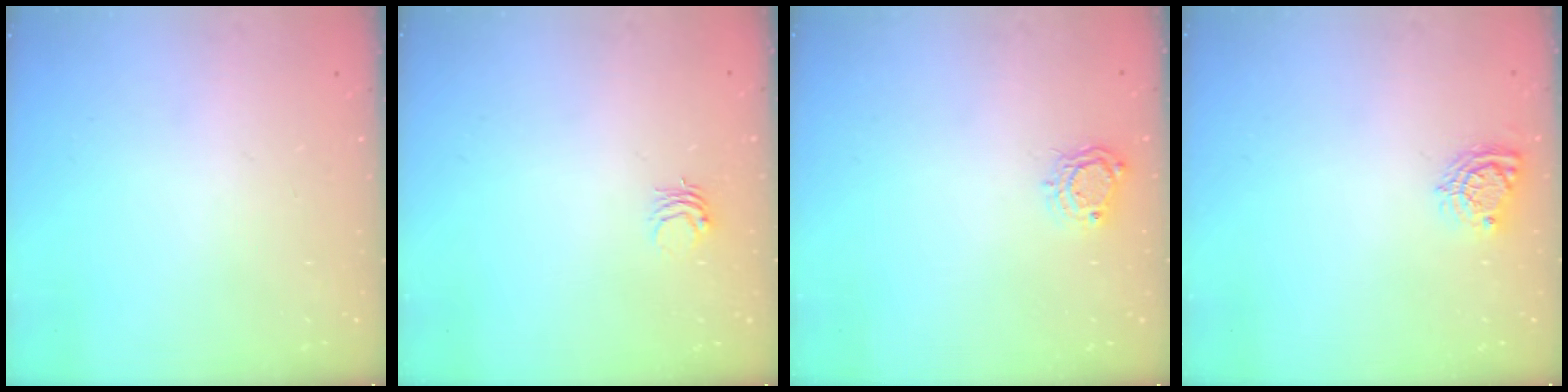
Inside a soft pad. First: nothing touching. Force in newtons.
{"total": 3.5, "press": 3.5, "slide": 0.3}
{"total": 5.5, "press": 5.5, "slide": 0.5}
{"total": 6.5, "press": 6.5, "slide": 0.1}